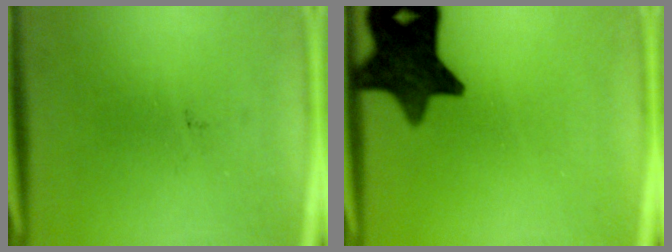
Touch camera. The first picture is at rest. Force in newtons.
{"total": 12.7}